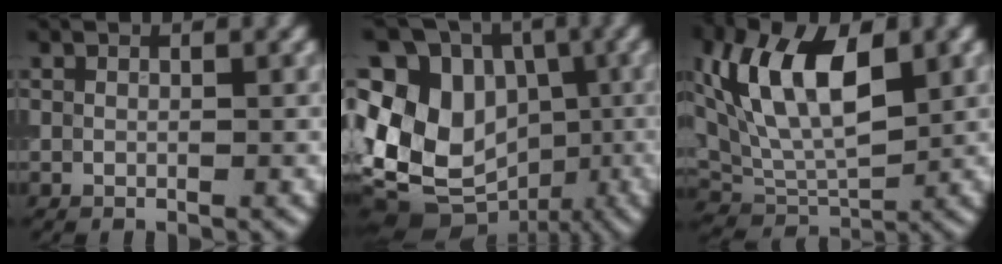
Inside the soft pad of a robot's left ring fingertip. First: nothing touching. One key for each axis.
{"total": 13.2, "fx": -1.7, "fy": 10.9, "fz": 7.3, "tx": -0.157, "ty": 0.019, "tz": -0.053}
{"total": 9.6, "fx": 3.2, "fy": 4.9, "fz": 7.6, "tx": -0.142, "ty": -0.001, "tz": 0.050}